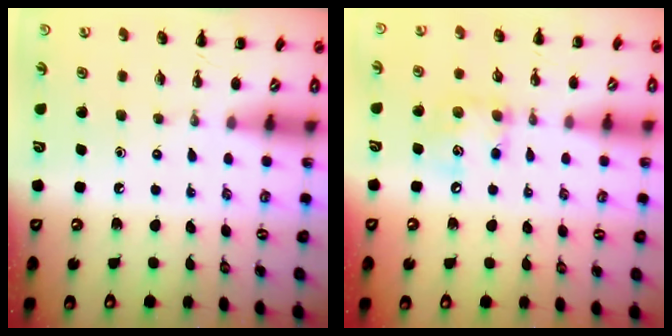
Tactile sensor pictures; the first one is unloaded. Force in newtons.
{"total": 8.6, "press": 8.5, "slide": 1.1}